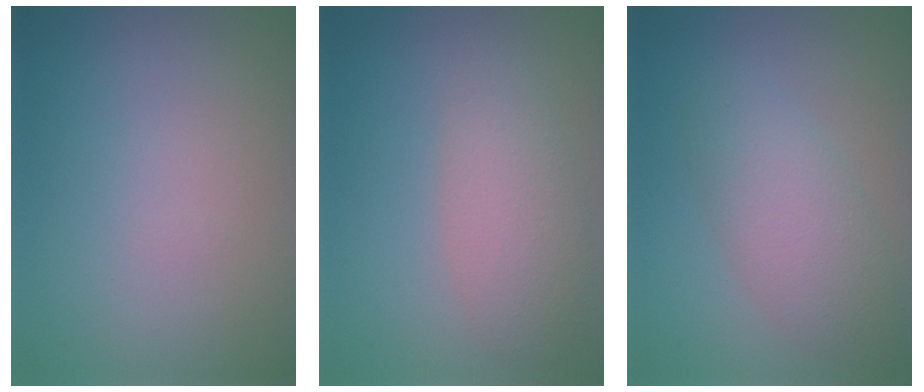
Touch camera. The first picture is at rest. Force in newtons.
{"total": 3.9, "press": 3.9, "slide": 0.1}
{"total": 4.2, "press": 4.2, "slide": 0.0}